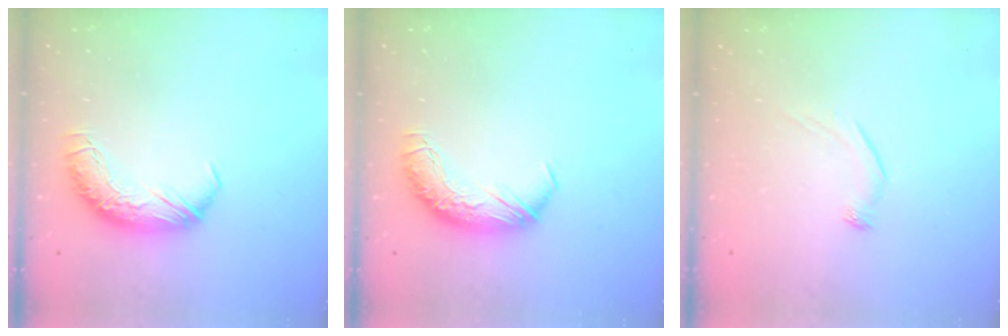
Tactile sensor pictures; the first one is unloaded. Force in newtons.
{"total": 0.0}
{"total": 6.4, "press": 6.3, "slide": 0.8}